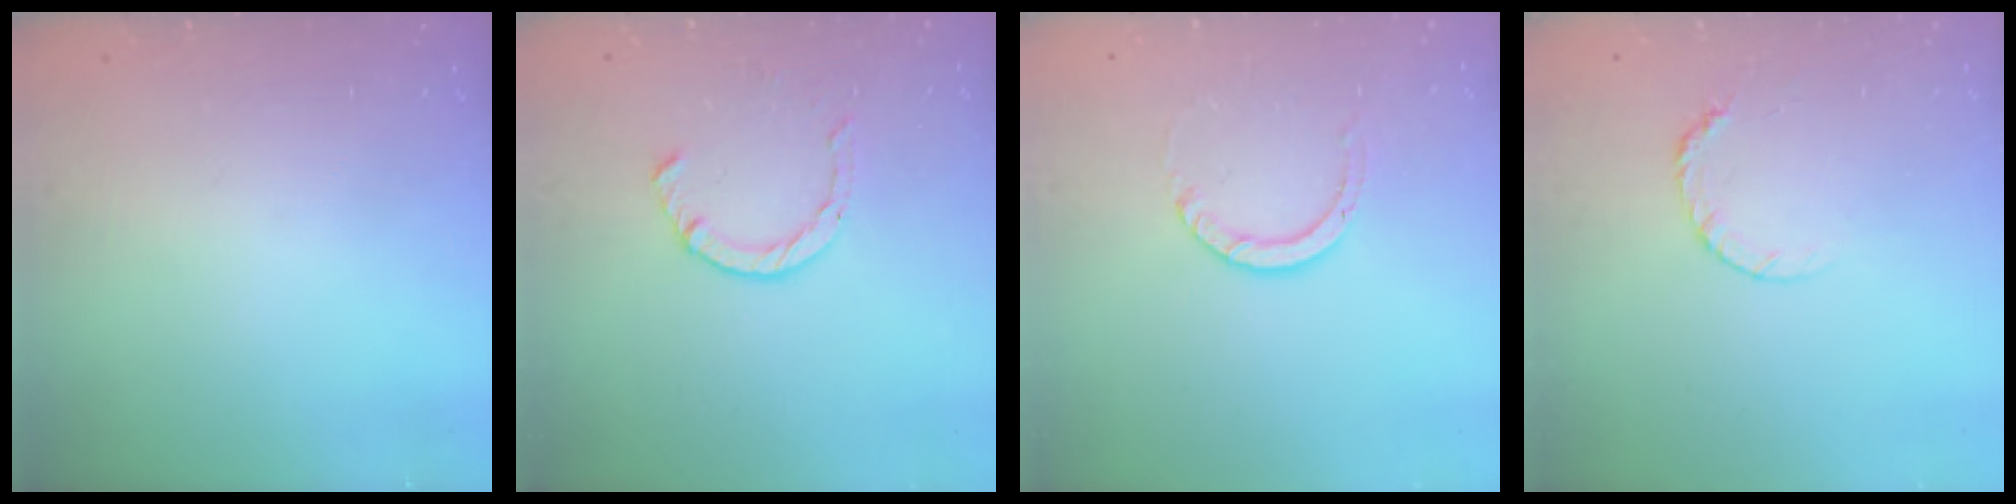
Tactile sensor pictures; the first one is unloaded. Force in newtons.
{"total": 2.4, "press": 2.4, "slide": 0.2}
{"total": 4.0, "press": 4.0, "slide": 0.2}
{"total": 5.3, "press": 5.2, "slide": 0.6}